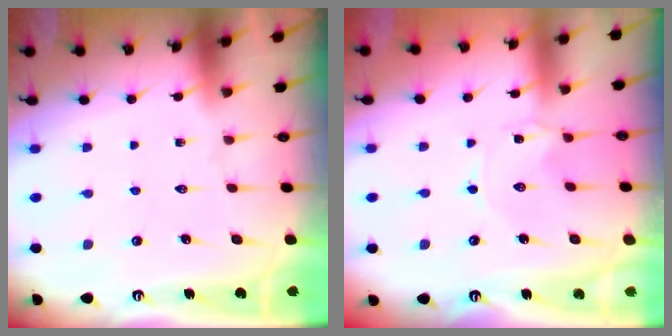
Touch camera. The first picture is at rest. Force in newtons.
{"total": 0.7, "press": 0.7, "slide": 0.1}